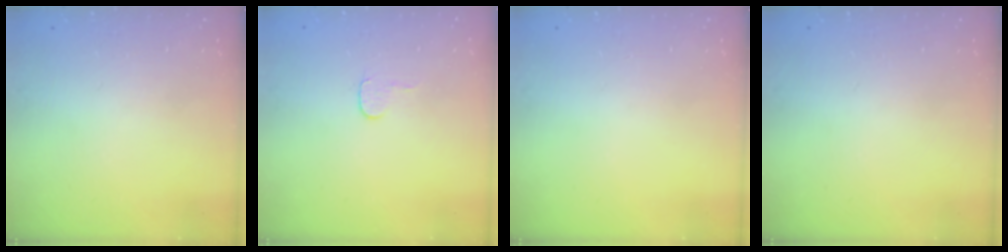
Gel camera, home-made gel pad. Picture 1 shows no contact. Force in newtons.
{"total": 4.0, "press": 4.0, "slide": 0.4}
{"total": 0.0}
{"total": 0.0}